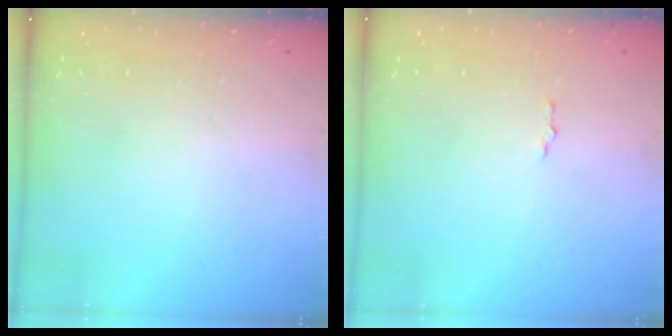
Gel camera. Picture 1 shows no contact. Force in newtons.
{"total": 1.5, "press": 1.5, "slide": 0.2}